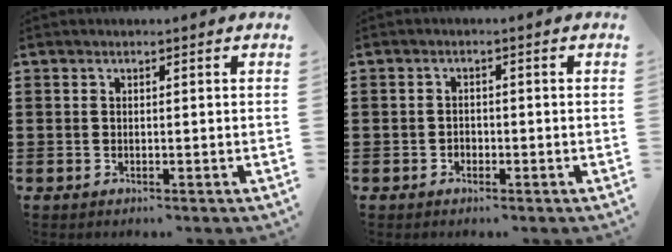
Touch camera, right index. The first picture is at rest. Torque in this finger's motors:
{"motor_torque": [0.53, 0.66, 0.02, 0.01]}